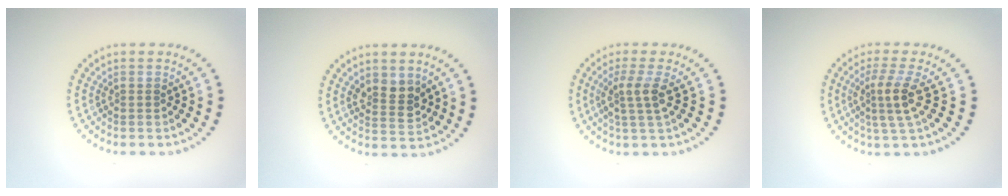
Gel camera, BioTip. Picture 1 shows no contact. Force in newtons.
{"total": 2.5, "press": 2.3, "slide": 0.9}
{"total": 2.7, "press": 2.1, "slide": 1.7}
{"total": 2.9, "press": 2.3, "slide": 1.9}